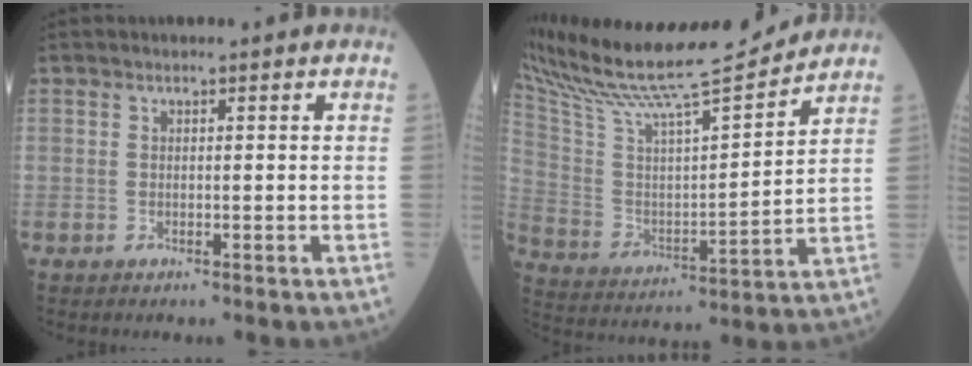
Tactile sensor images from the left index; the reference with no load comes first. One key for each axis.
{"total": 19.5, "fx": 18.1, "fy": 0.1, "fz": 7.2, "tx": -0.150, "ty": -0.015, "tz": 0.309}